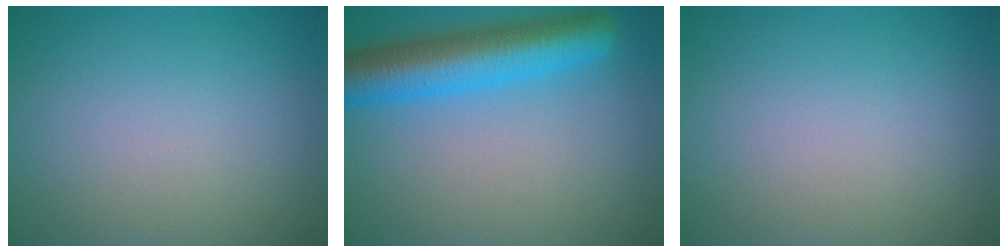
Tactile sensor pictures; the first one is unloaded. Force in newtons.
{"total": 7.6, "press": 7.6, "slide": 0.3}
{"total": 0.0}